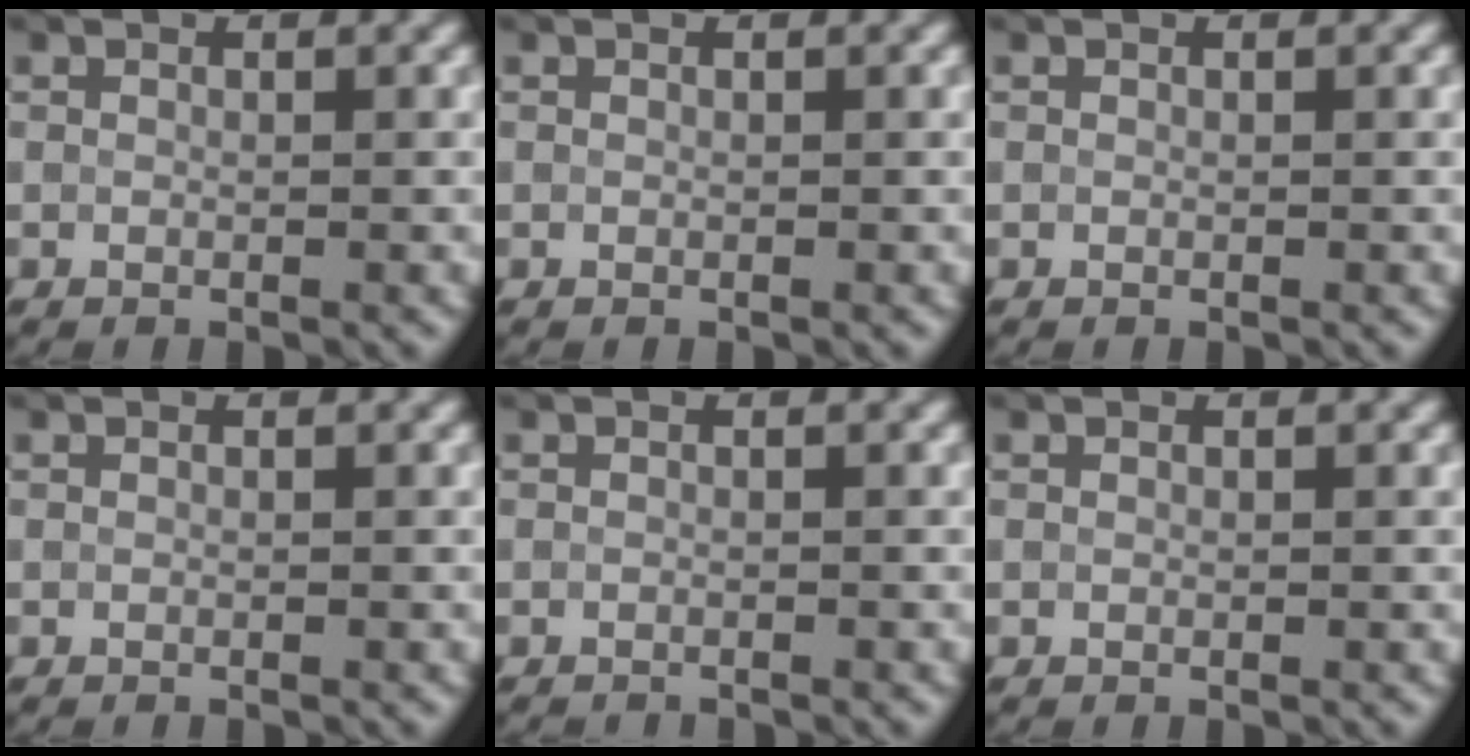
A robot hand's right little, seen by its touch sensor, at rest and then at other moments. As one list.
[{"total": 0.0}, {"total": 0.0}, {"total": 0.0}, {"total": 0.7, "force": [-0.7, -0.1, -0.1], "torque": [-0.001, -0.003, -0.012]}, {"total": 0.0}]